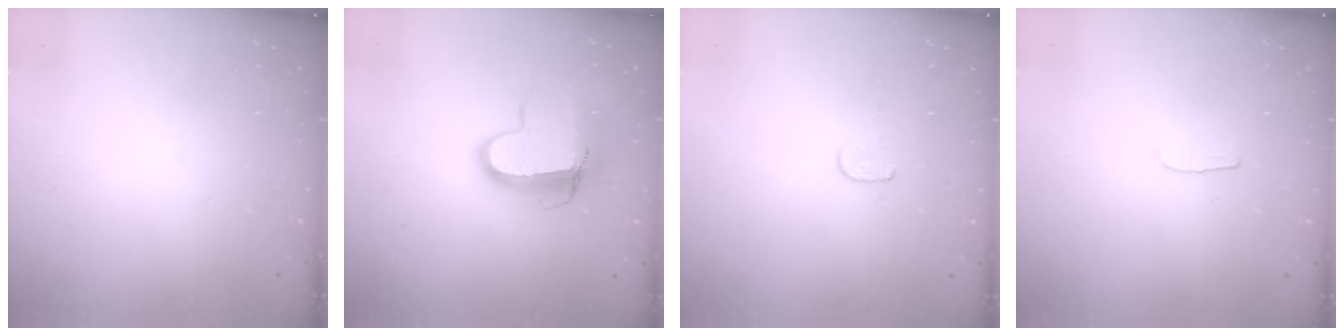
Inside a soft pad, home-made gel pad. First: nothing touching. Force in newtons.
{"total": 11.2, "press": 11.2, "slide": 0.9}
{"total": 4.1, "press": 4.1, "slide": 0.4}
{"total": 3.0, "press": 3.0, "slide": 0.3}